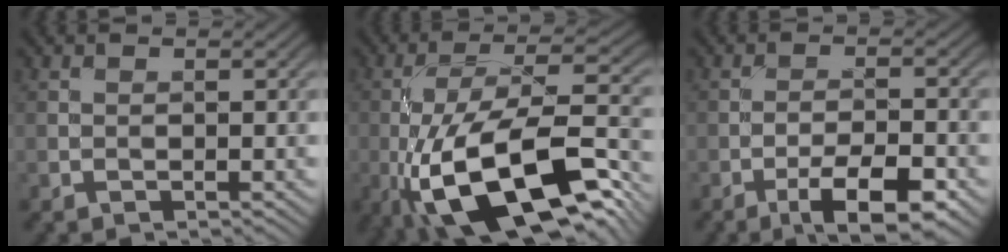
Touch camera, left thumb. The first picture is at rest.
{"total": 17.6, "force": [-7.7, 6.3, 14.5], "torque": [-0.261, -0.002, -0.138]}
{"total": 7.7, "force": [-4.5, 2.2, 5.9], "torque": [-0.095, 0.004, -0.071]}